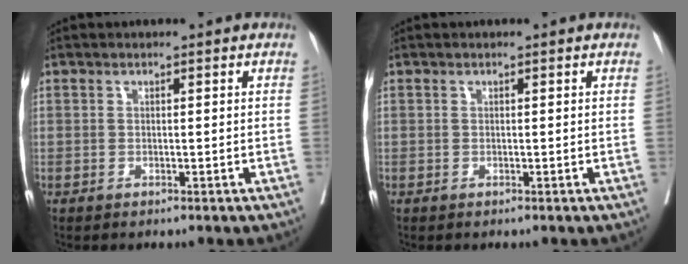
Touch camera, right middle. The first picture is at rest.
{"total": 0.0}